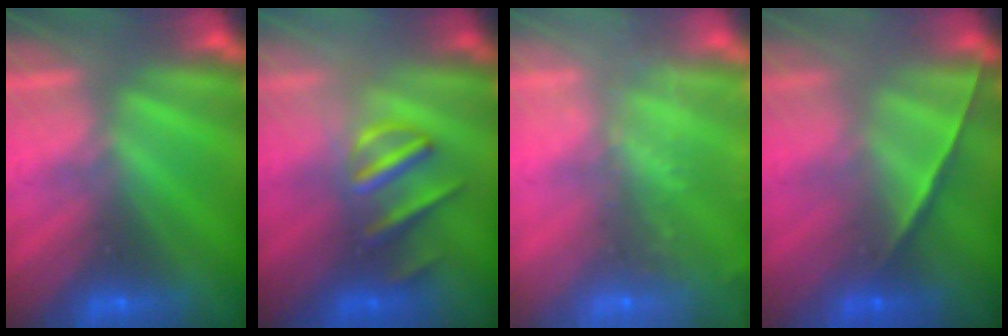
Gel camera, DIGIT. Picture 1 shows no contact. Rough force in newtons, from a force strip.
{"total": 3.0}
{"total": 8.3}
{"total": 1.1}